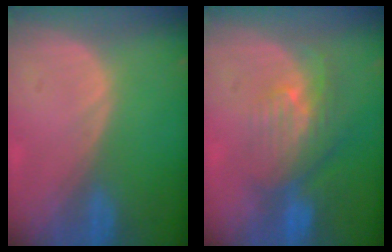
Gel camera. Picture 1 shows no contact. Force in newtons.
{"total": 7.9, "press": 7.0, "slide": 3.5}